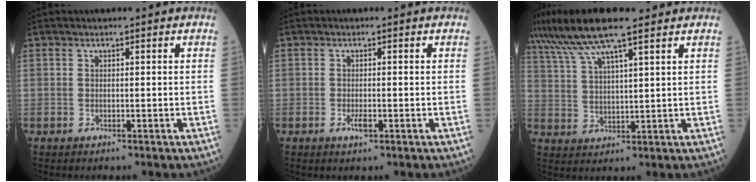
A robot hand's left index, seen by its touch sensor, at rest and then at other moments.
{"total": 1.6, "force": [-0.8, 0.4, 1.3], "torque": [-0.024, -0.001, -0.011]}
{"total": 11.0, "force": [8.2, 1.0, 7.2], "torque": [-0.141, 0.030, 0.150]}